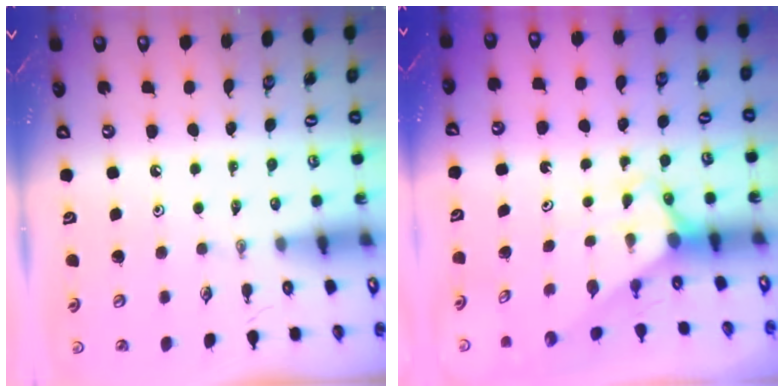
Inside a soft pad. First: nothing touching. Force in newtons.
{"total": 2.9, "press": 2.9, "slide": 0.0}